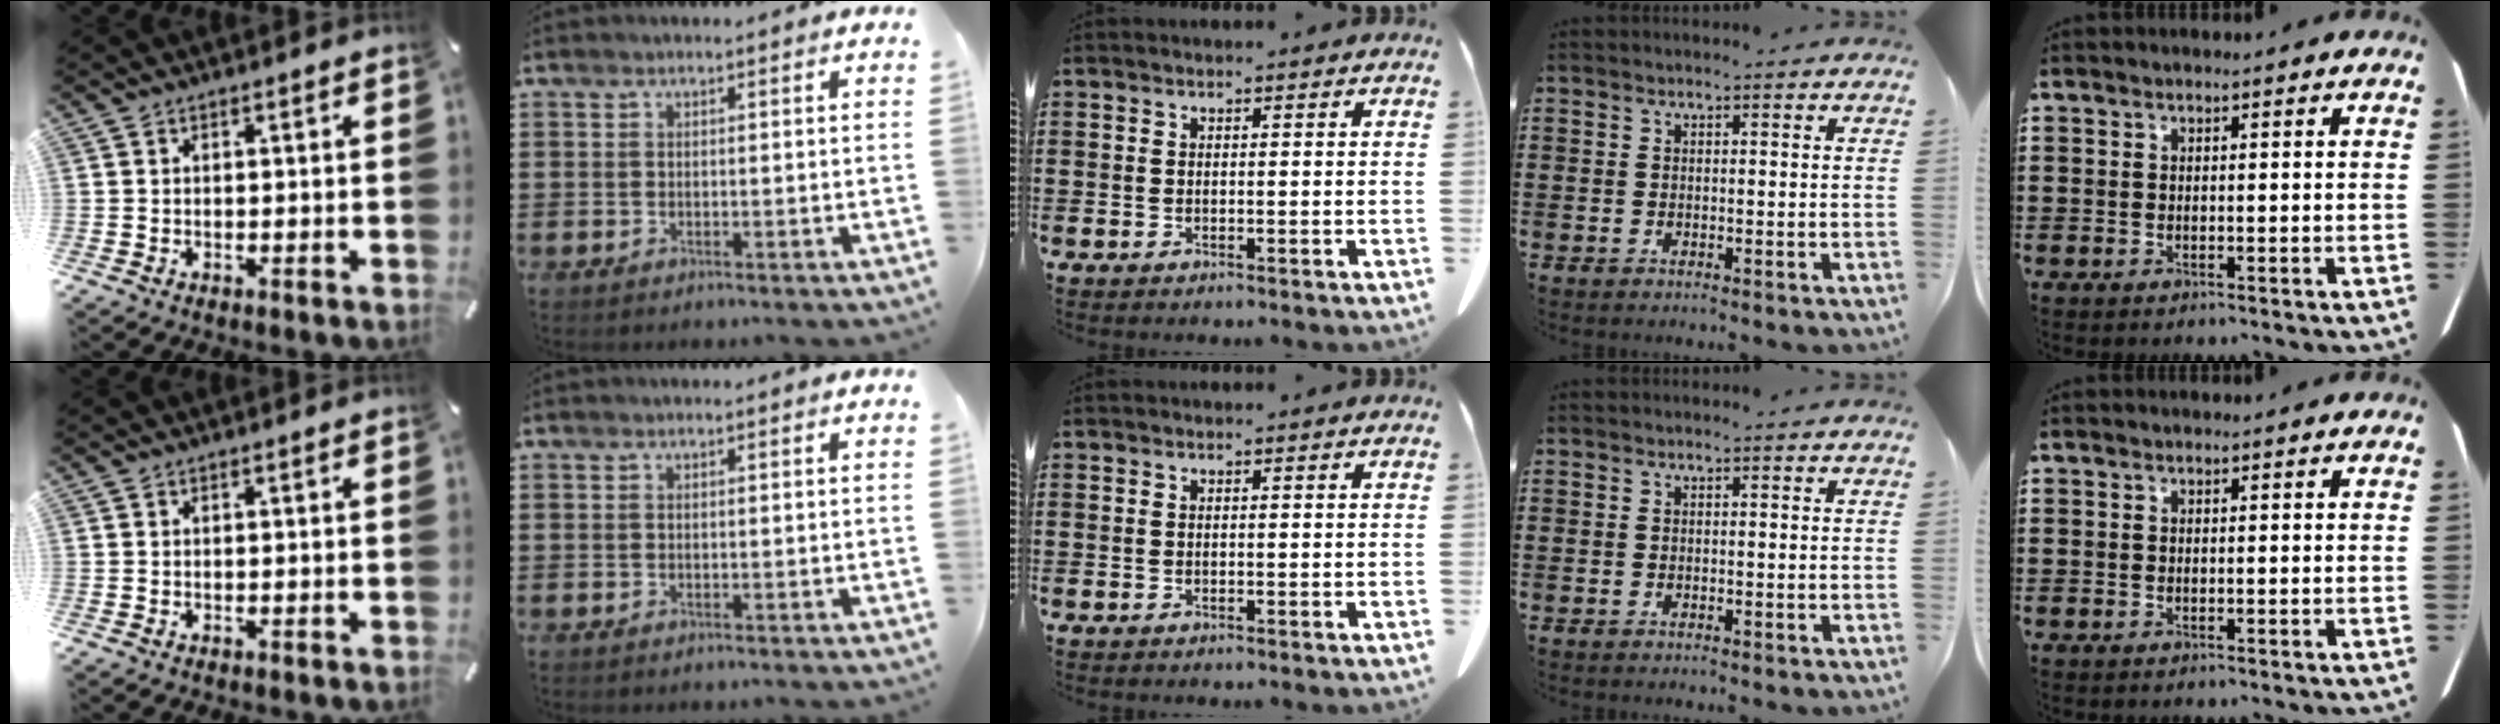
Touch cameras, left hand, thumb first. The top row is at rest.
{}